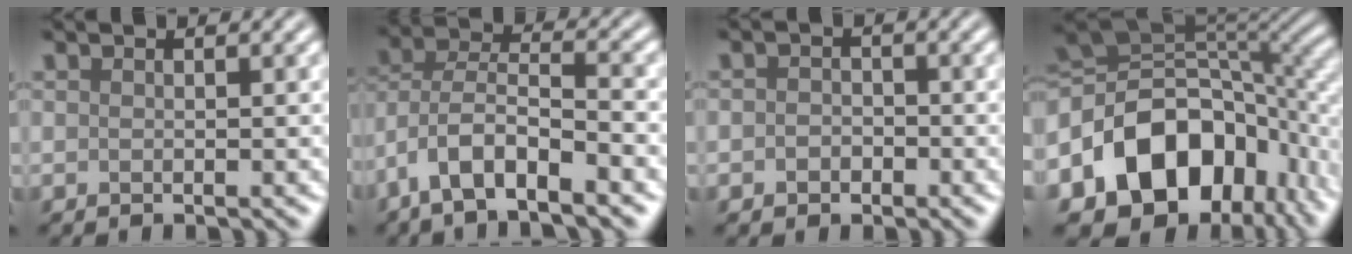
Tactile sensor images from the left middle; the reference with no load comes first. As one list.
[{"total": 7.9, "force": [-4.5, 2.8, 5.8], "torque": [-0.105, 0.007, -0.092]}, {"total": 1.5, "force": [-0.5, 1.3, 0.6], "torque": [-0.007, -0.001, -0.014]}, {"total": 14.7, "force": [-5.5, 10.4, 8.8], "torque": [-0.157, -0.005, -0.093]}]